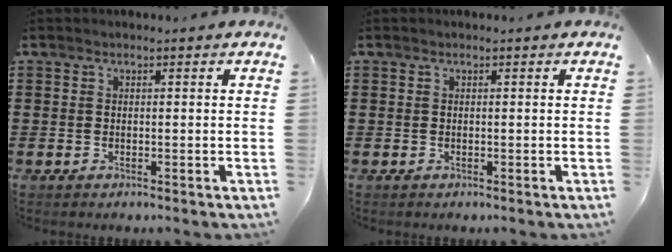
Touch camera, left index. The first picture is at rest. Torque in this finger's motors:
{"motor_torque": [0.00, 0.00, 0.00, 0.00]}